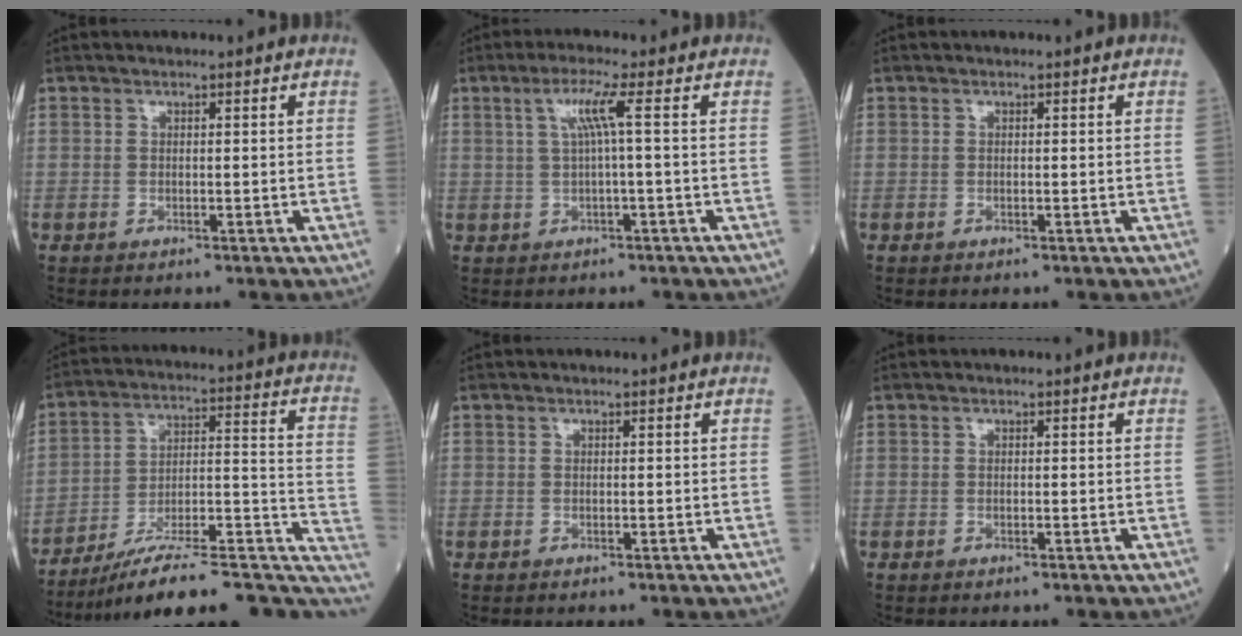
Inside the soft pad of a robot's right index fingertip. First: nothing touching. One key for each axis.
{"total": 4.0, "fx": 0.8, "fy": -1.0, "fz": 3.8, "tx": -0.081, "ty": 0.008, "tz": 0.021}
{"total": 0.0}
{"total": 20.9, "fx": -16.7, "fy": 4.4, "fz": 11.8, "tx": -0.104, "ty": 0.045, "tz": -0.245}
{"total": 0.0}
{"total": 0.0}